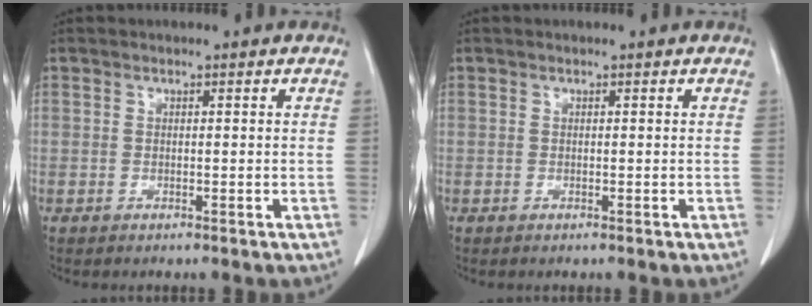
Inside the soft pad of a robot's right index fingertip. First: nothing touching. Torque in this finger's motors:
{"motor_torque": [0.00, 0.00, 0.00, 0.00]}